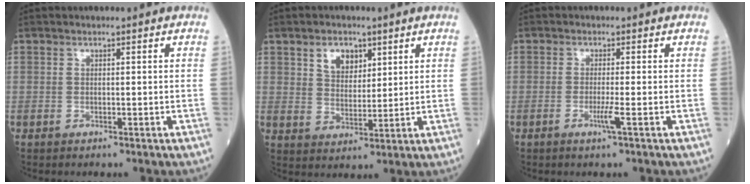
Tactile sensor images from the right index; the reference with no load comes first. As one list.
[{"total": 5.1, "force": [2.7, 3.2, 3.0], "torque": [-0.053, 0.007, 0.052]}, {"total": 2.2, "force": [-0.8, -0.4, 2.0], "torque": [-0.043, -0.006, -0.017]}]